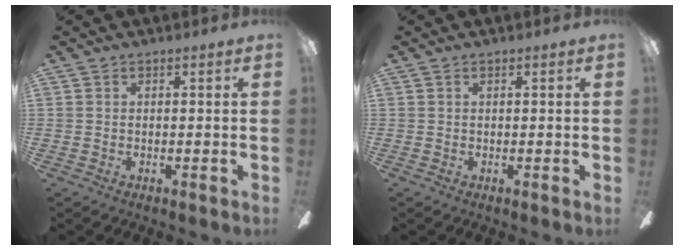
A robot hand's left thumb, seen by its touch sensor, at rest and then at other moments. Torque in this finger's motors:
{"motor_torque": [0.00, 0.00, 0.00, 0.00, 0.00]}